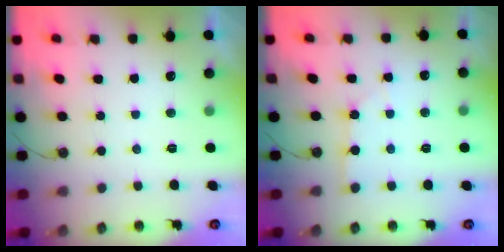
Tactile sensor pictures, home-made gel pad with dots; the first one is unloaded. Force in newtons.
{"total": 2.2, "press": 2.2, "slide": 0.3}